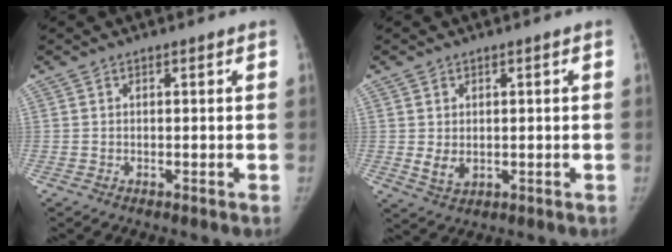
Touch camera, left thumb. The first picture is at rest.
{"total": 3.5, "force": [0.0, 2.6, 2.4], "torque": [-0.038, -0.003, 0.009]}